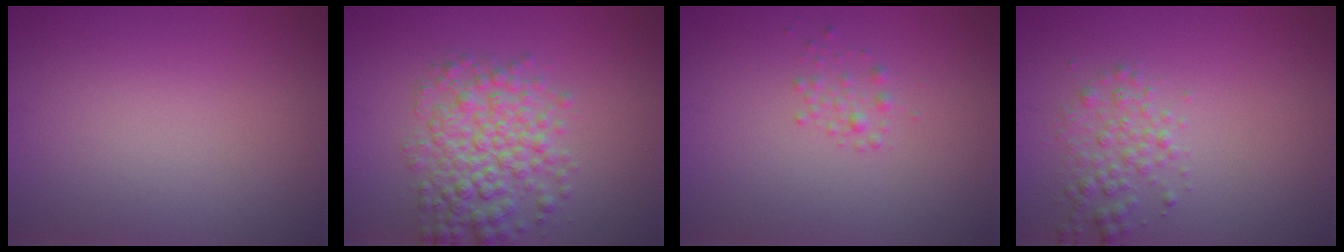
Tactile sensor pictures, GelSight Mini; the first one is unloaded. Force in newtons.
{"total": 5.3, "press": 5.3, "slide": 0.1}
{"total": 1.1, "press": 1.1, "slide": 0.1}
{"total": 2.2, "press": 2.2, "slide": 0.0}